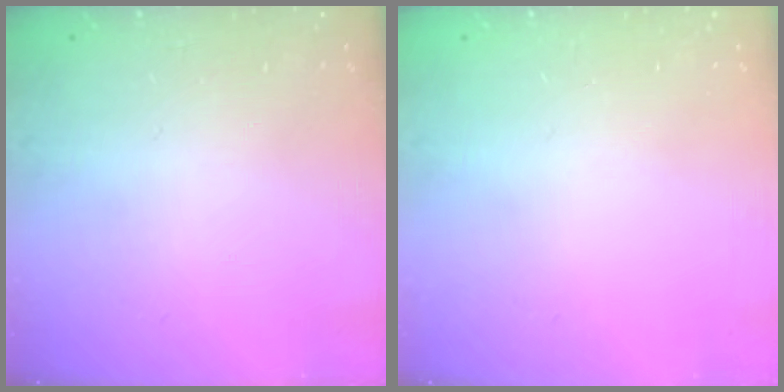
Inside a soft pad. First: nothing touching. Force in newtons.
{"total": 0.0}